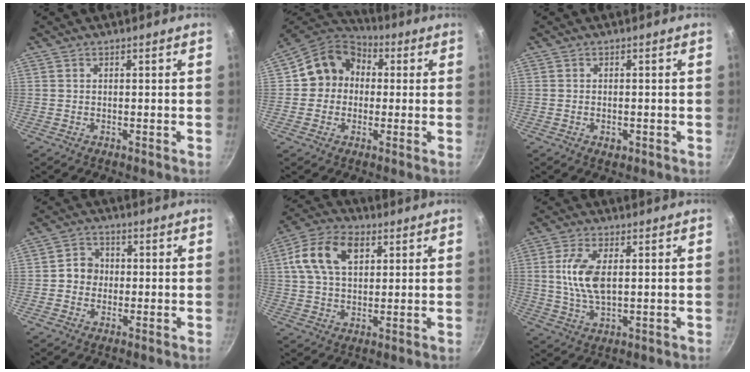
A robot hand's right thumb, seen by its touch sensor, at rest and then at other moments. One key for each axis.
{"total": 10.9, "fx": 0.6, "fy": 9.7, "fz": 4.8, "tx": -0.040, "ty": 0.027, "tz": -0.012}
{"total": 1.7, "fx": -0.6, "fy": 1.1, "fz": 1.1, "tx": -0.019, "ty": 0.000, "tz": -0.008}
{"total": 4.6, "fx": -0.3, "fy": 4.2, "fz": 1.8, "tx": 0.000, "ty": 0.012, "tz": -0.014}
{"total": 12.3, "fx": 4.0, "fy": 7.8, "fz": 8.6, "tx": -0.148, "ty": 0.009, "tz": 0.060}
{"total": 8.6, "fx": 1.2, "fy": 4.2, "fz": 7.4, "tx": -0.146, "ty": 0.000, "tz": 0.024}